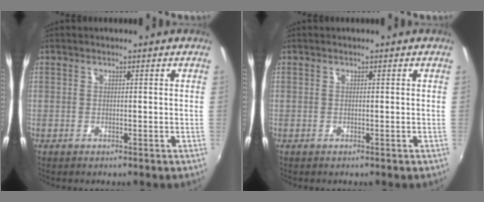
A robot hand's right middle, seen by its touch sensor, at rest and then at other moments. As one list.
[{"total": 0.0}]